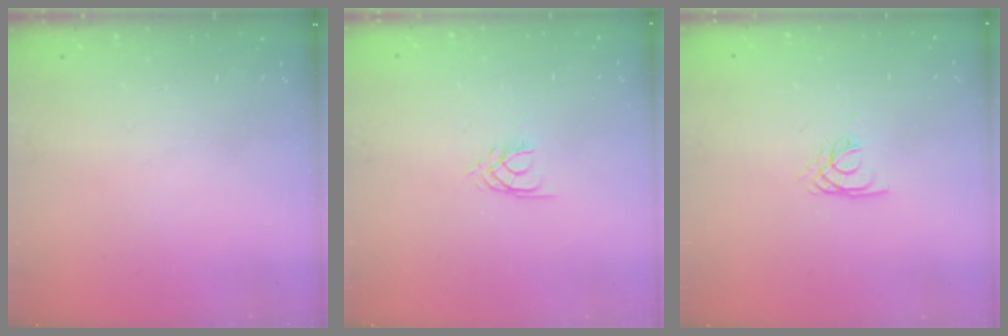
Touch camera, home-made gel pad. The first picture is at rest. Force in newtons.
{"total": 2.1, "press": 2.0, "slide": 0.3}
{"total": 2.1, "press": 2.1, "slide": 0.4}